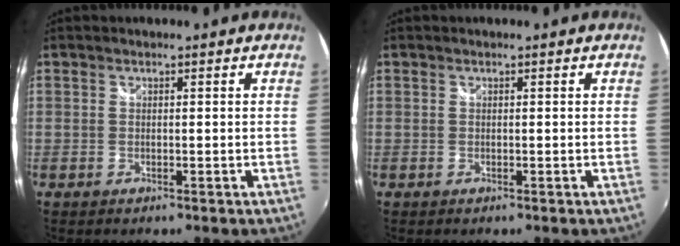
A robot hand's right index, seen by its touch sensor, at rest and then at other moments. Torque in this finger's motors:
{"motor_torque": [-0.03, 0.03, 0.00, 0.00]}